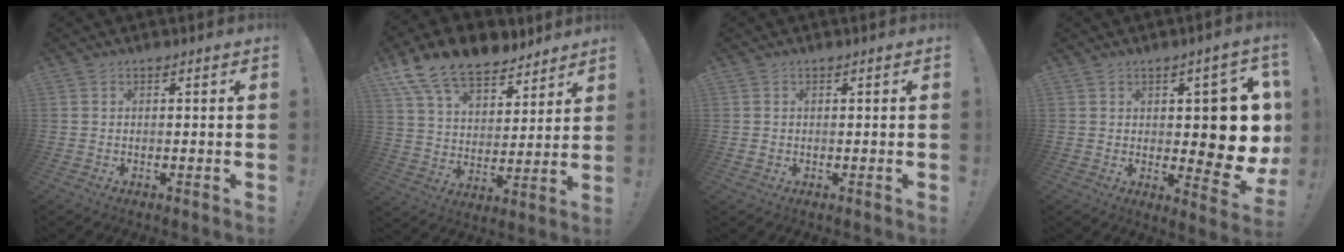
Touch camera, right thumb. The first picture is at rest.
{"total": 15.1, "force": [11.1, 7.9, 6.5], "torque": [-0.119, -0.076, 0.208]}
{"total": 0.6, "force": [-0.1, 0.5, 0.1], "torque": [-0.001, 0.002, -0.002]}
{"total": 8.4, "force": [1.0, 4.4, 7.2], "torque": [-0.080, -0.012, 0.024]}